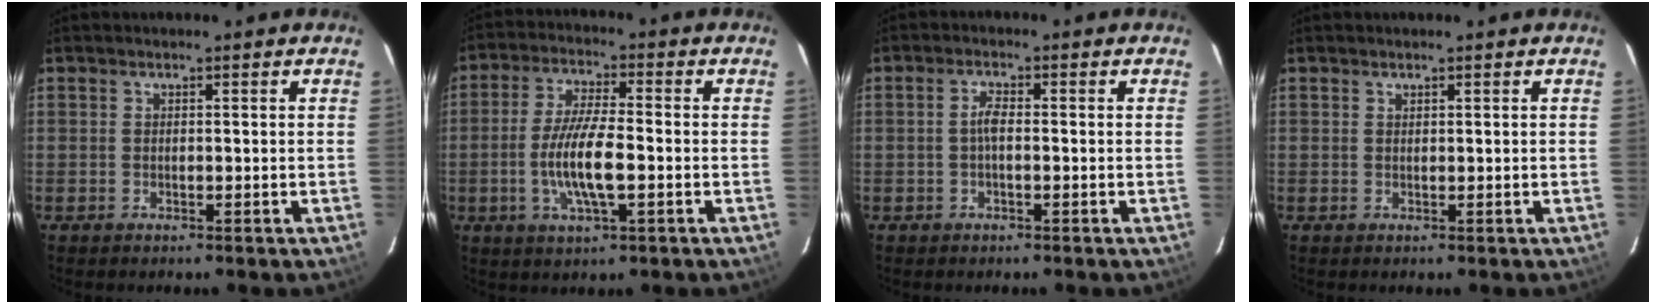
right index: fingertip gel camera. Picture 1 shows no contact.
{"total": 9.6, "force": [-2.2, 2.3, 9.0], "torque": [-0.180, -0.004, -0.043]}
{"total": 2.1, "force": [-0.3, 0.7, 1.9], "torque": [-0.040, 0.007, -0.007]}
{"total": 0.0}